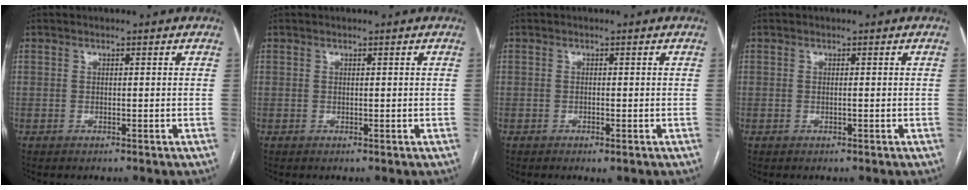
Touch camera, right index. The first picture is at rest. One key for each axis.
{"total": 0.0}
{"total": 1.4, "fx": -0.8, "fy": 0.4, "fz": 1.0, "tx": -0.014, "ty": -0.002, "tz": -0.008}
{"total": 0.0}